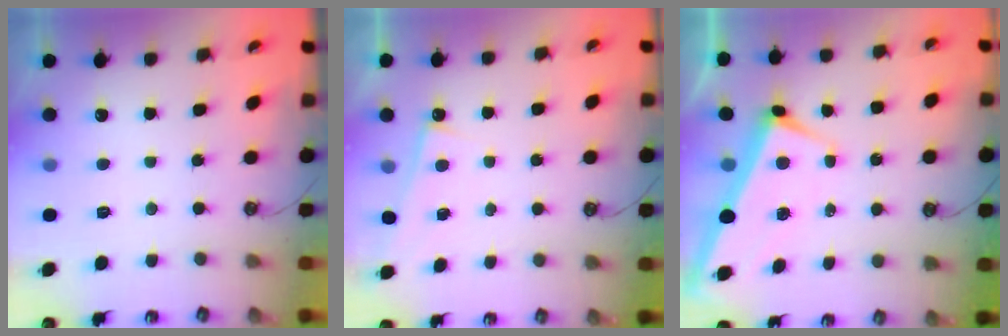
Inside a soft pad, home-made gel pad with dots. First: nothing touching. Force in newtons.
{"total": 2.5, "press": 2.5, "slide": 0.3}
{"total": 2.6, "press": 2.5, "slide": 0.7}